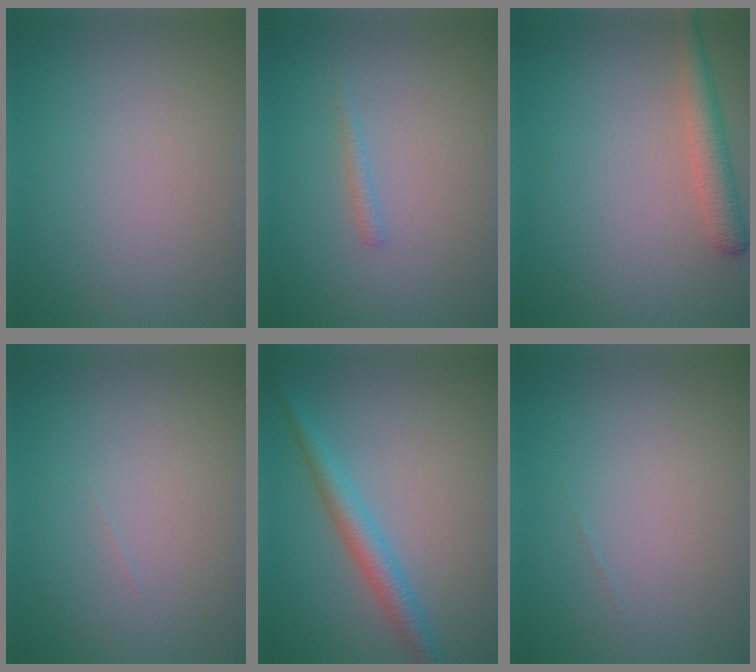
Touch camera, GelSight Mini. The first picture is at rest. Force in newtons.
{"total": 0.7, "press": 0.7, "slide": 0.1}
{"total": 2.9, "press": 2.9, "slide": 0.2}
{"total": 0.0}
{"total": 2.9, "press": 2.9, "slide": 0.2}
{"total": 0.0}